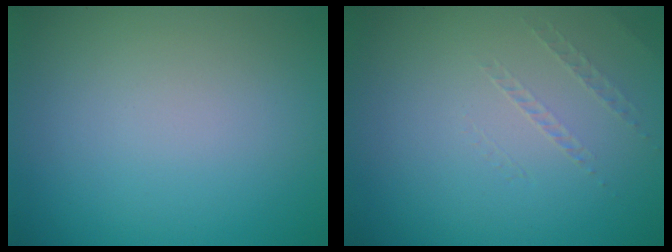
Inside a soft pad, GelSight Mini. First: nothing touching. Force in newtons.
{"total": 0.9, "press": 0.1, "slide": 0.9}